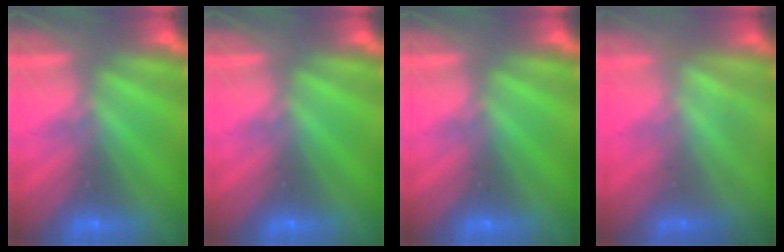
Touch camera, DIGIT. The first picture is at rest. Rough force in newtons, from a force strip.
{"total": 0.0}
{"total": 0.0}
{"total": 1.7}